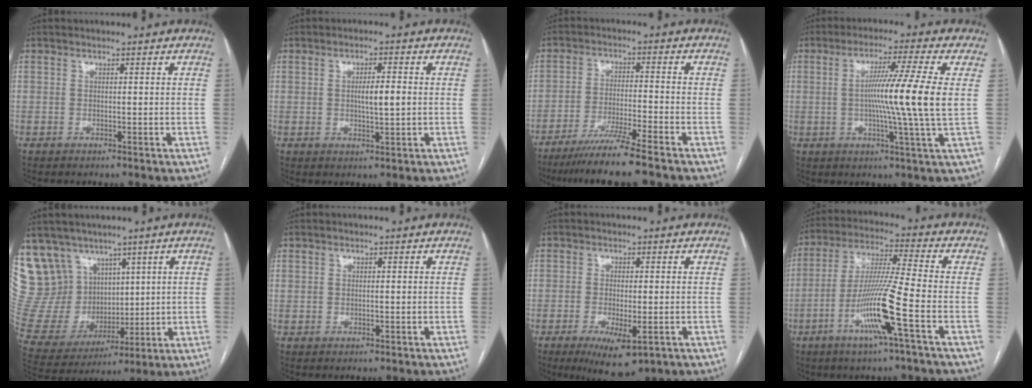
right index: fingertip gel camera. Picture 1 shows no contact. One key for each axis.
{"total": 3.9, "fx": 0.0, "fy": 0.6, "fz": 3.9, "tx": -0.063, "ty": 0.000, "tz": 0.001}
{"total": 9.2, "fx": -7.4, "fy": -1.0, "fz": 5.5, "tx": -0.086, "ty": -0.030, "tz": -0.128}
{"total": 11.6, "fx": 0.5, "fy": -2.4, "fz": 11.4, "tx": -0.192, "ty": -0.010, "tz": 0.005}
{"total": 16.1, "fx": 10.1, "fy": 11.5, "fz": 4.8, "tx": -0.112, "ty": 0.056, "tz": 0.222}
{"total": 0.0}
{"total": 7.3, "fx": -3.5, "fy": 2.1, "fz": 6.0, "tx": -0.093, "ty": -0.016, "tz": -0.046}
{"total": 12.4, "fx": -4.9, "fy": -1.3, "fz": 11.3, "tx": -0.224, "ty": -0.011, "tz": -0.097}